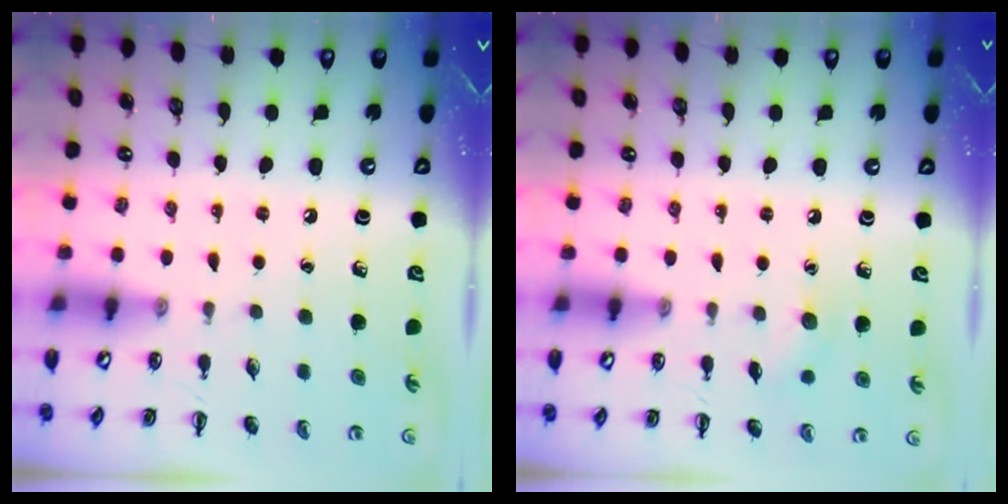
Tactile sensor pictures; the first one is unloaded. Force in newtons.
{"total": 5.8, "press": 5.7, "slide": 1.5}